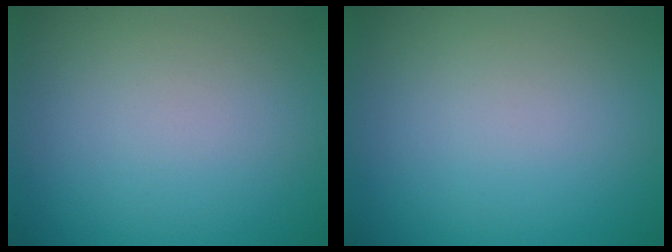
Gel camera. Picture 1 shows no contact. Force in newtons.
{"total": 0.0}